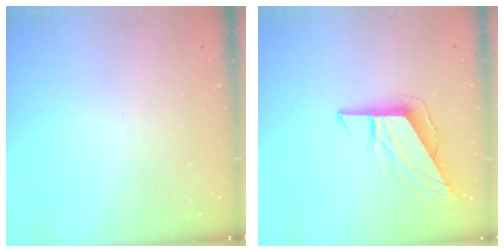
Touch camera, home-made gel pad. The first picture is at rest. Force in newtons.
{"total": 9.4, "press": 9.4, "slide": 0.4}